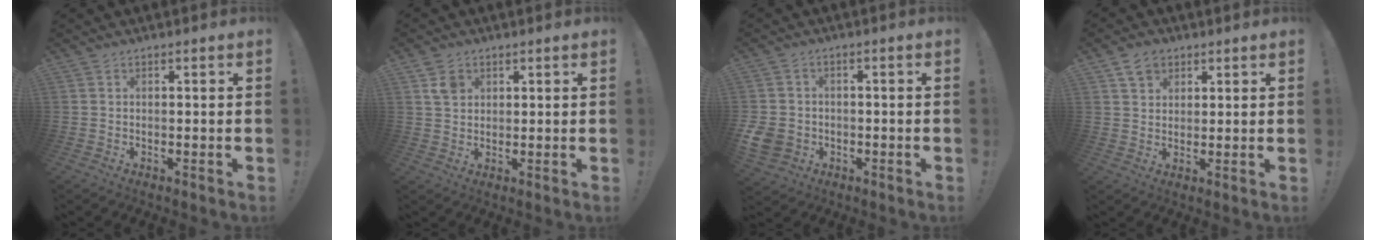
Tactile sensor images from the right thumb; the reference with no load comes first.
{"total": 4.4, "force": [2.2, 3.3, 1.9], "torque": [-0.026, -0.003, 0.040]}
{"total": 5.9, "force": [-1.6, 5.0, 2.7], "torque": [-0.060, 0.005, -0.028]}
{"total": 5.7, "force": [3.4, 4.1, 2.0], "torque": [-0.031, -0.007, 0.064]}